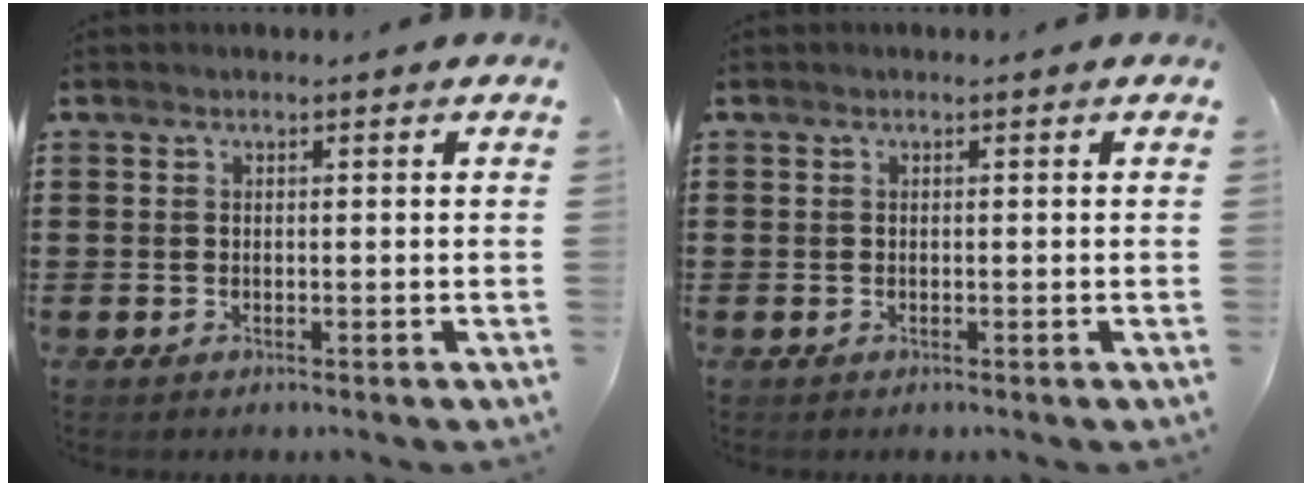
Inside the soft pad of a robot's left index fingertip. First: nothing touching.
{"total": 0.0}